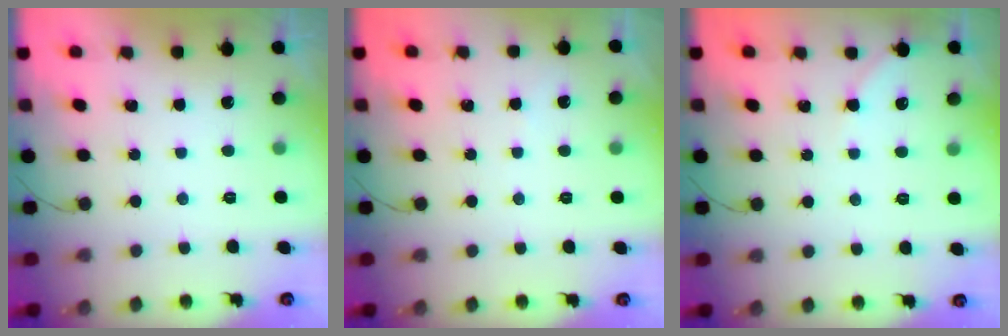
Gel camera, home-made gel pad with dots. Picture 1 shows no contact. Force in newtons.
{"total": 2.1, "press": 2.1, "slide": 0.3}
{"total": 2.9, "press": 2.8, "slide": 0.6}